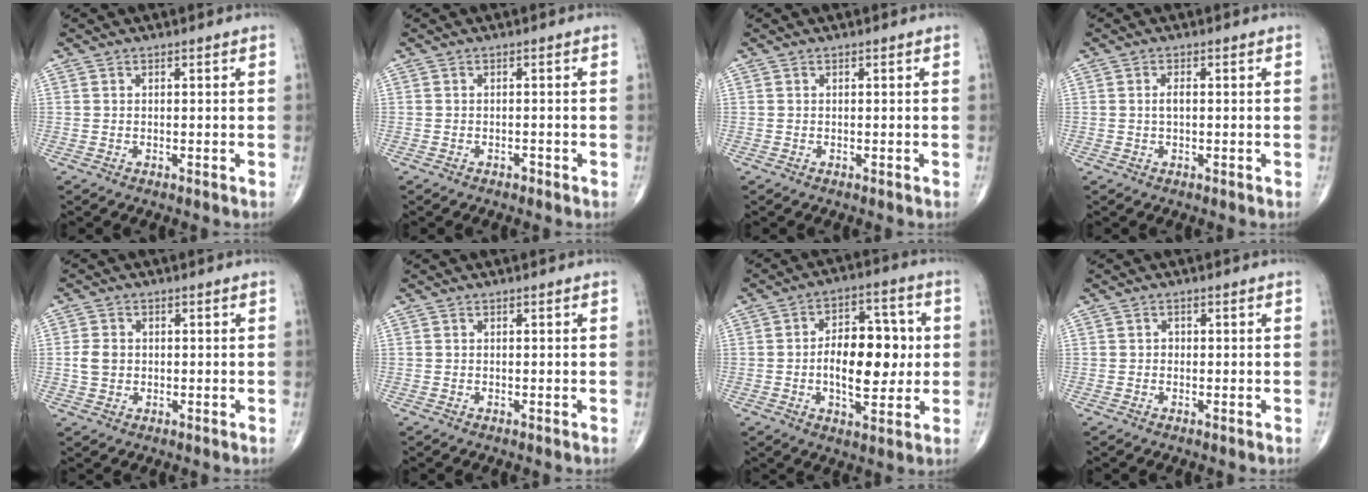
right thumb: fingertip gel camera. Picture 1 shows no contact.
{"total": 0.7, "force": [-0.5, 0.4, 0.2], "torque": [-0.002, 0.000, -0.011]}
{"total": 0.0}
{"total": 1.5, "force": [0.0, 0.6, 1.3], "torque": [-0.025, 0.001, -0.001]}
{"total": 3.5, "force": [0.0, 2.9, 2.0], "torque": [-0.035, 0.004, 0.001]}
{"total": 0.0}
{"total": 13.7, "force": [-0.1, 7.4, 11.5], "torque": [-0.145, 0.017, -0.001]}
{"total": 0.6, "force": [-0.1, 0.6, 0.2], "torque": [0.004, 0.002, -0.004]}